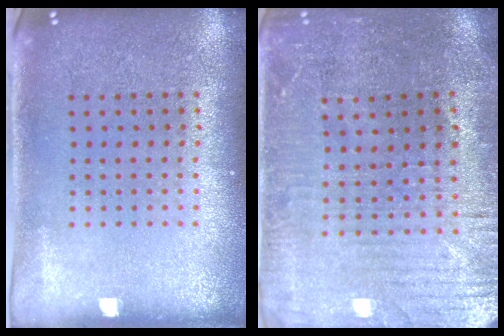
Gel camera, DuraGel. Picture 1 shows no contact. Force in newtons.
{"total": 1.4, "press": 1.3, "slide": 0.5}